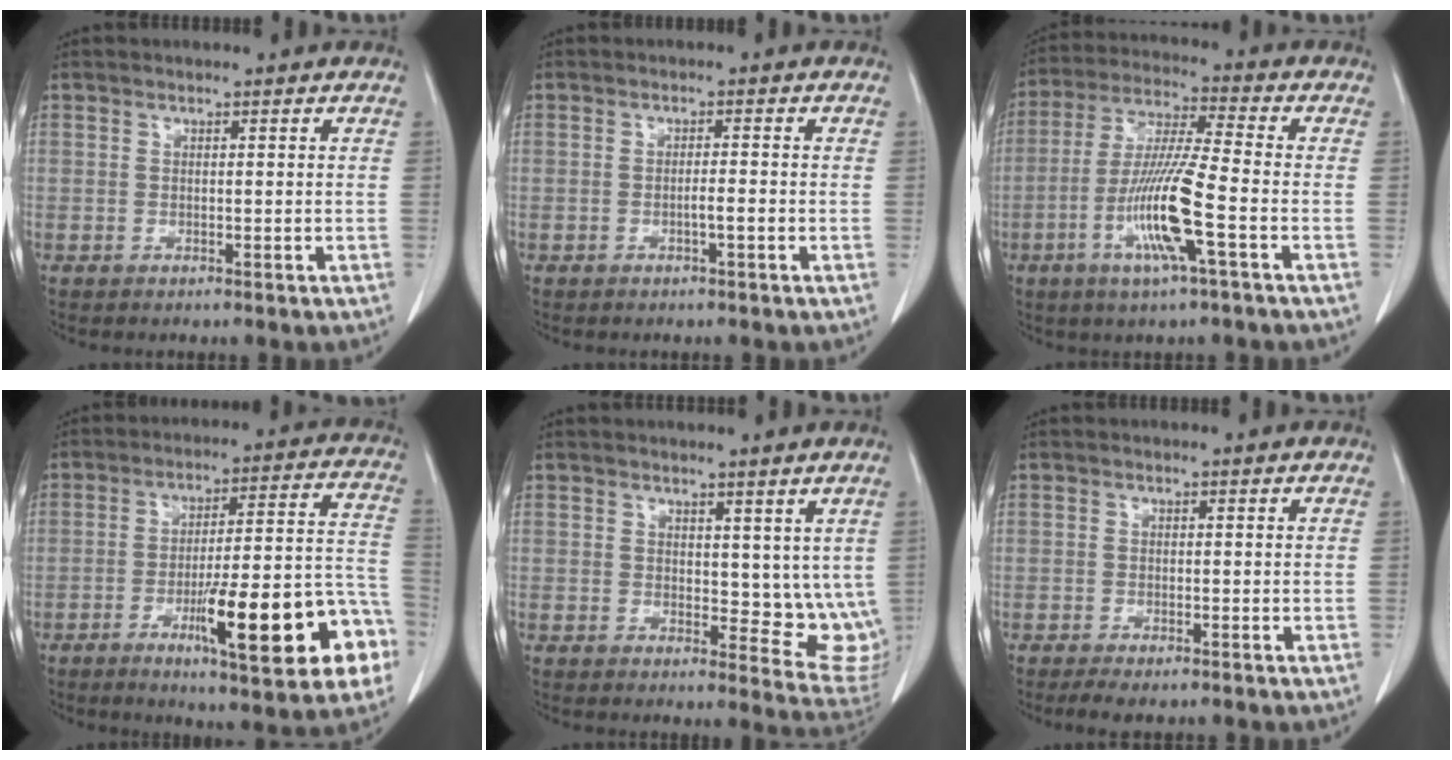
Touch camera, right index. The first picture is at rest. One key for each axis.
{"total": 1.5, "fx": -0.5, "fy": 0.0, "fz": 1.5, "tx": -0.023, "ty": 0.002, "tz": -0.006}
{"total": 12.2, "fx": -4.0, "fy": -0.1, "fz": 11.5, "tx": -0.232, "ty": -0.009, "tz": -0.078}
{"total": 20.0, "fx": -7.9, "fy": 2.8, "fz": 18.2, "tx": -0.206, "ty": 0.017, "tz": -0.102}
{"total": 7.9, "fx": 2.4, "fy": 4.3, "fz": 6.2, "tx": -0.053, "ty": -0.015, "tz": 0.038}
{"total": 2.3, "fx": -1.6, "fy": 0.7, "fz": 1.4, "tx": -0.028, "ty": -0.006, "tz": -0.025}